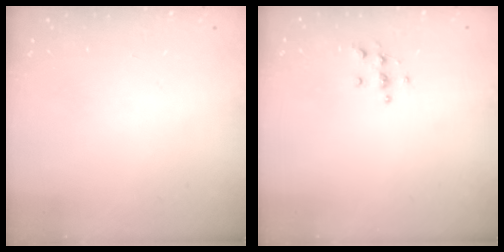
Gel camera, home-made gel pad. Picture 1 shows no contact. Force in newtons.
{"total": 4.2, "press": 4.2, "slide": 0.3}